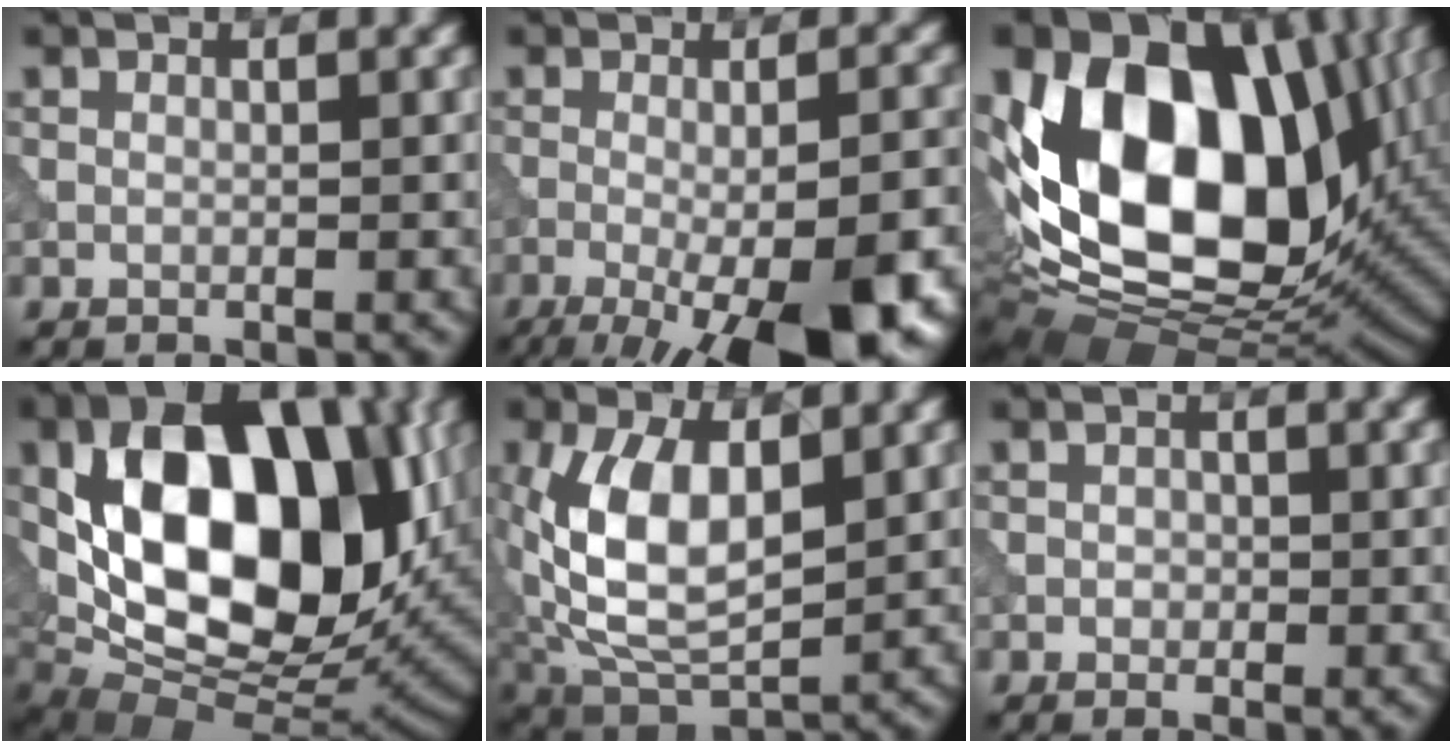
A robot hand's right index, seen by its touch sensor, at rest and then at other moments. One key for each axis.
{"total": 11.9, "fx": -5.4, "fy": 3.3, "fz": 10.1, "tx": -0.141, "ty": -0.020, "tz": -0.076}
{"total": 17.4, "fx": 2.9, "fy": 12.0, "fz": 12.3, "tx": -0.226, "ty": 0.002, "tz": 0.047}
{"total": 17.4, "fx": 3.1, "fy": 11.0, "fz": 13.2, "tx": -0.210, "ty": 0.004, "tz": 0.057}
{"total": 8.8, "fx": 1.3, "fy": 4.7, "fz": 7.4, "tx": -0.158, "ty": 0.002, "tz": 0.020}
{"total": 1.0, "fx": -0.2, "fy": 0.8, "fz": 0.6, "tx": -0.011, "ty": -0.001, "tz": -0.005}